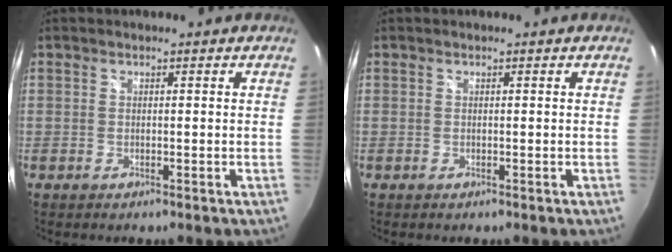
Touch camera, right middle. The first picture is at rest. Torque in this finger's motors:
{"motor_torque": [-0.04, -0.17, 0.00, 0.00]}